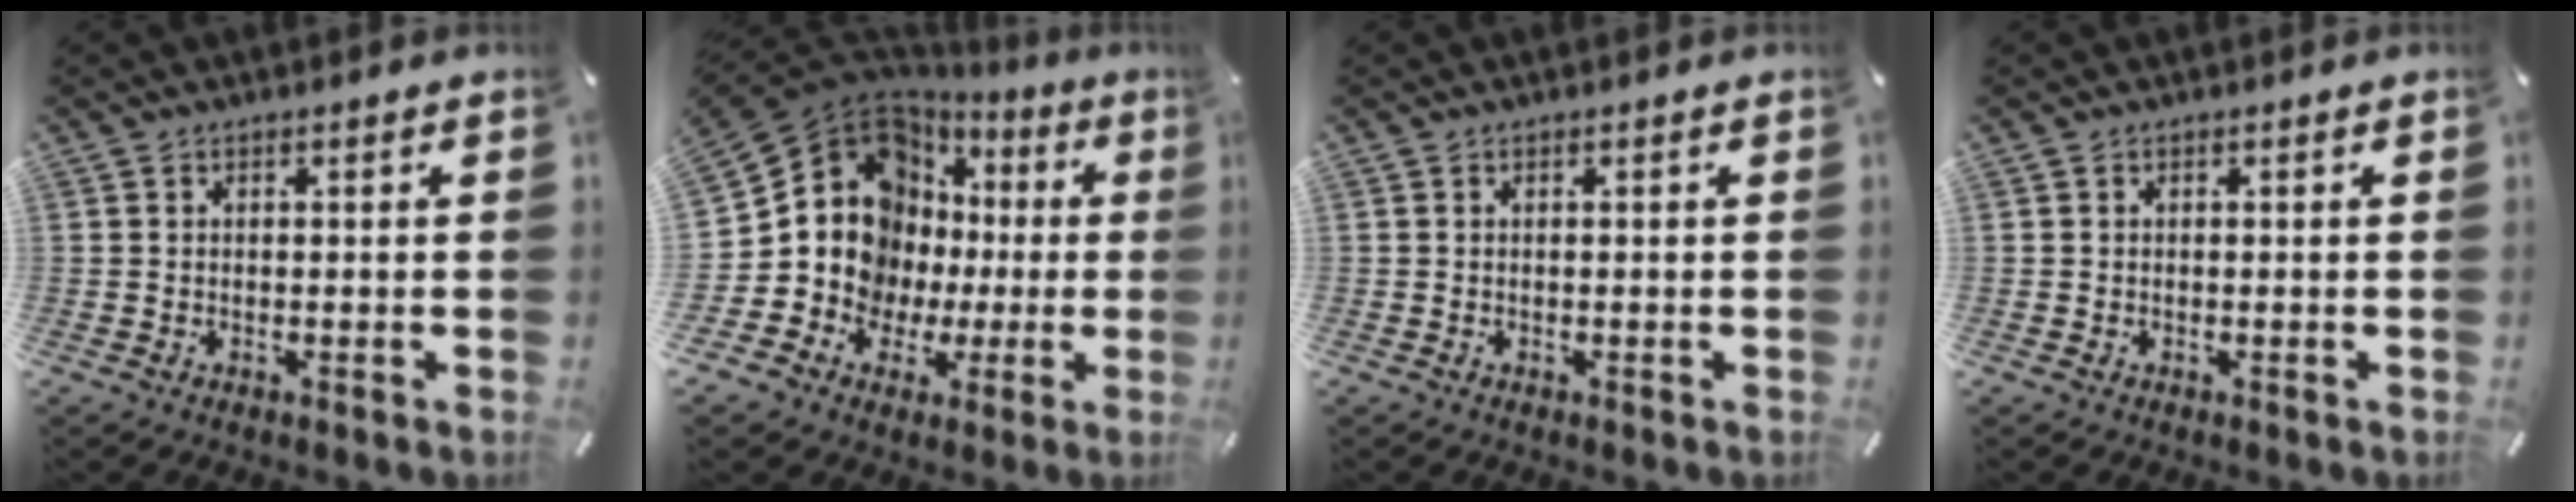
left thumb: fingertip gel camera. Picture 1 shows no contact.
{"total": 14.1, "force": [2.0, 12.9, 5.4], "torque": [-0.124, -0.051, 0.051]}
{"total": 0.0}
{"total": 0.0}